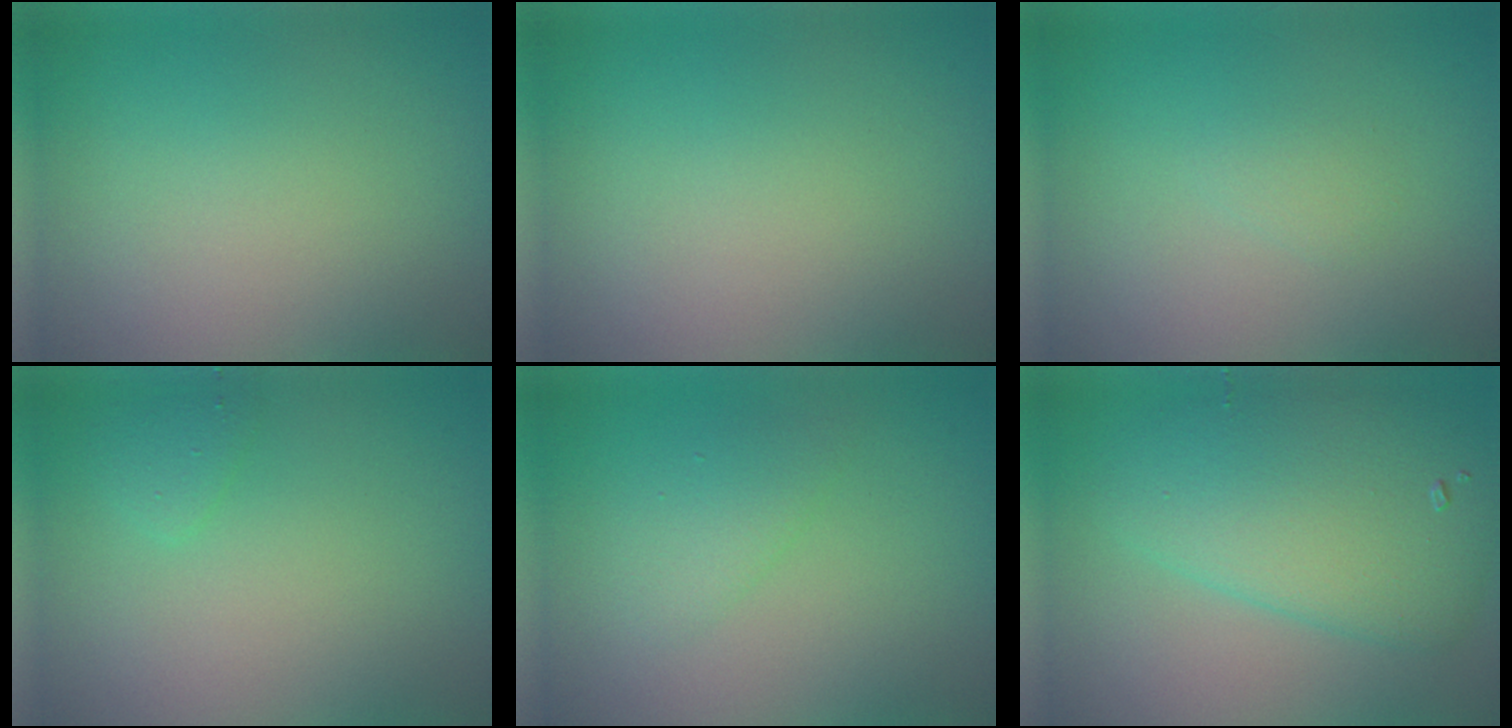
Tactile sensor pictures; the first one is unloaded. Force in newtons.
{"total": 0.0}
{"total": 0.7, "press": 0.7, "slide": 0.1}
{"total": 1.1, "press": 1.1, "slide": 0.0}
{"total": 1.7, "press": 1.7, "slide": 0.2}
{"total": 6.7, "press": 6.7, "slide": 0.1}